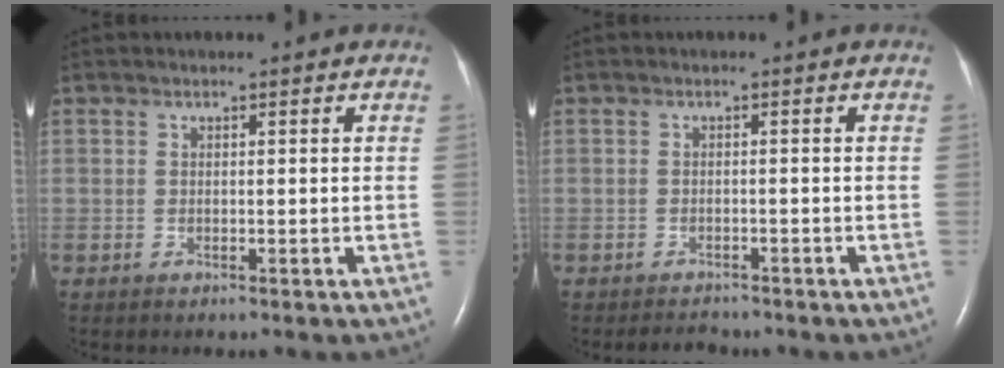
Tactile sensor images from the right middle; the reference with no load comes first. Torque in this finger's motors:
{"motor_torque": [0.17, -0.17, -0.04, 0.00]}